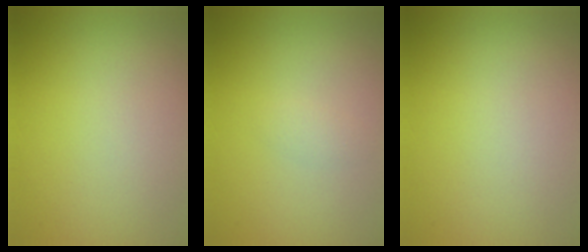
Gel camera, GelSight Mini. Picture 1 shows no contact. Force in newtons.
{"total": 0.8, "press": 0.8, "slide": 0.1}
{"total": 0.0}